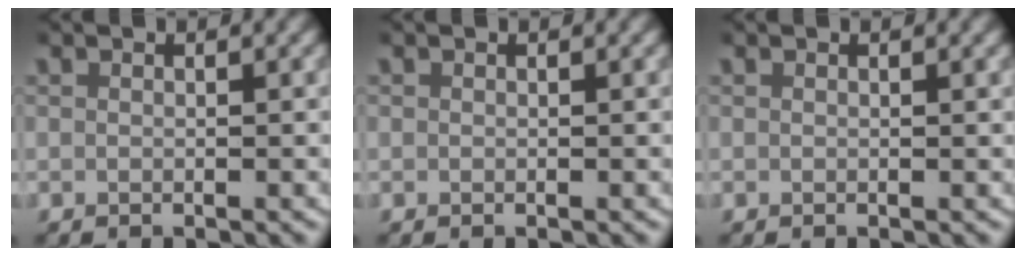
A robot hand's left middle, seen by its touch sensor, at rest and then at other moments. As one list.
[{"total": 0.0}, {"total": 0.0}]